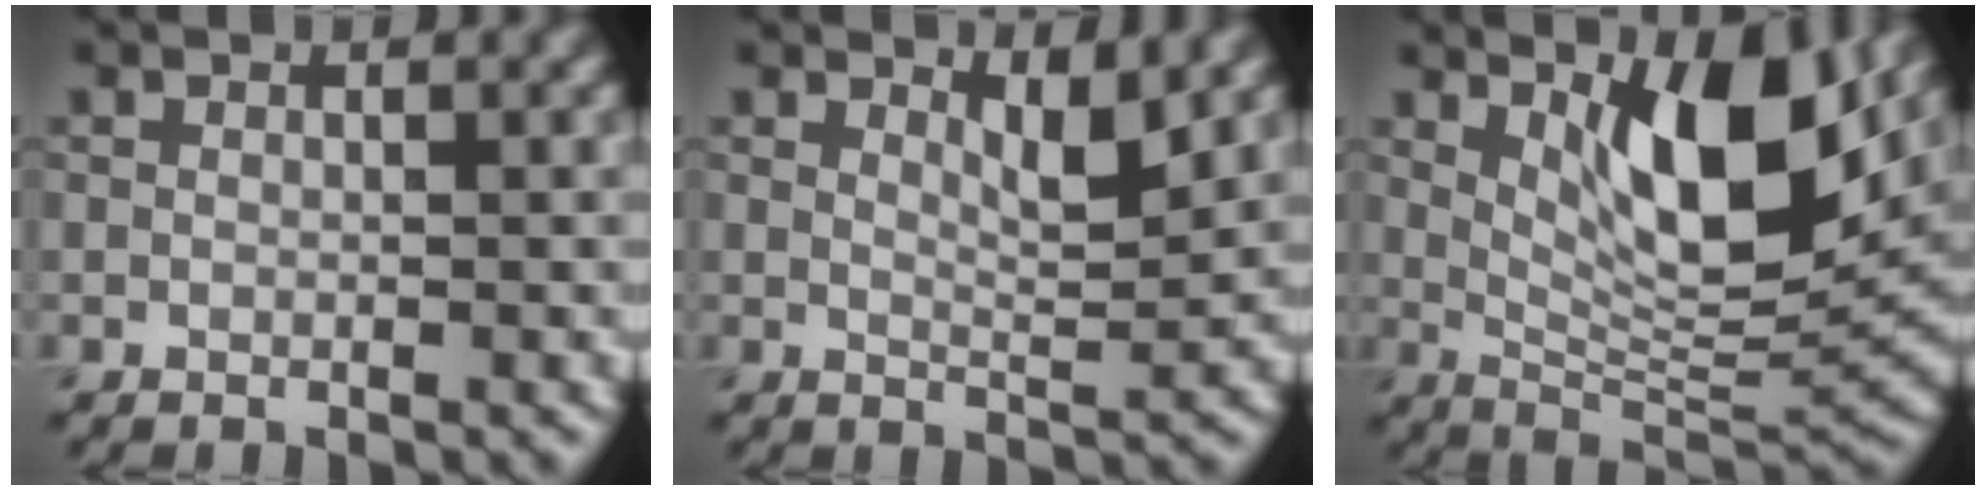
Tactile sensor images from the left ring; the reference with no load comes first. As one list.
[{"total": 2.6, "force": [1.6, 0.5, 2.0], "torque": [-0.029, -0.008, 0.028]}, {"total": 8.6, "force": [3.2, 3.0, 7.4], "torque": [-0.120, -0.014, 0.054]}]